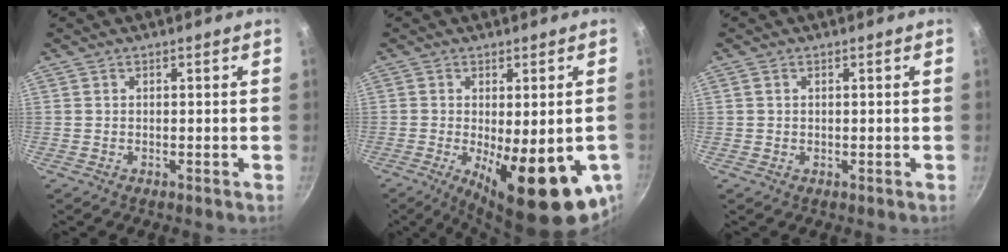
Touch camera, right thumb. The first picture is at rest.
{"total": 18.0, "force": [-4.8, 6.1, 16.3], "torque": [-0.211, -0.023, -0.050]}
{"total": 0.8, "force": [0.3, 0.6, 0.4], "torque": [-0.005, 0.002, 0.005]}